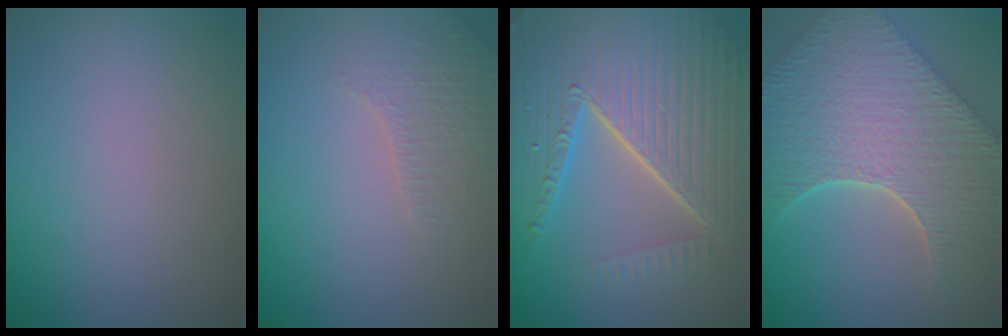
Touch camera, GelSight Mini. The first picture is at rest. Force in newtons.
{"total": 2.3, "press": 2.2, "slide": 0.7}
{"total": 10.1, "press": 6.4, "slide": 7.8}
{"total": 9.8, "press": 7.2, "slide": 6.6}